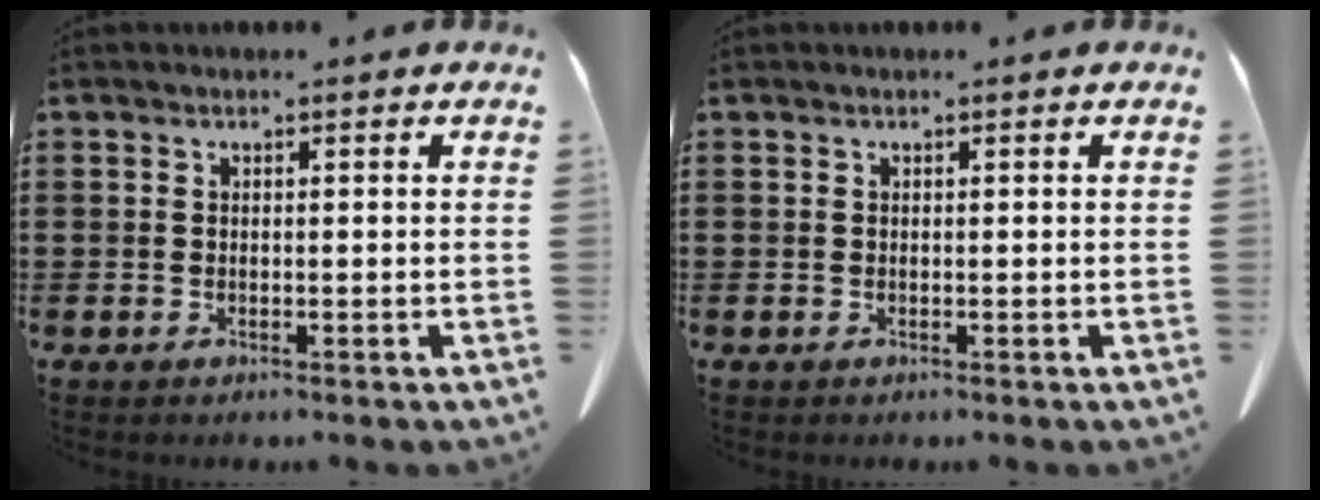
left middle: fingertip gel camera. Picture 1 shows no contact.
{"total": 0.0}